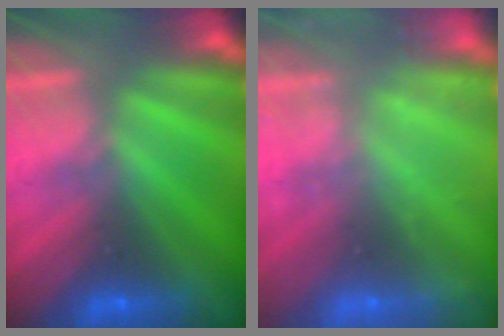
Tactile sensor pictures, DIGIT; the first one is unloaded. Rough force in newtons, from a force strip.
{"total": 2.4}